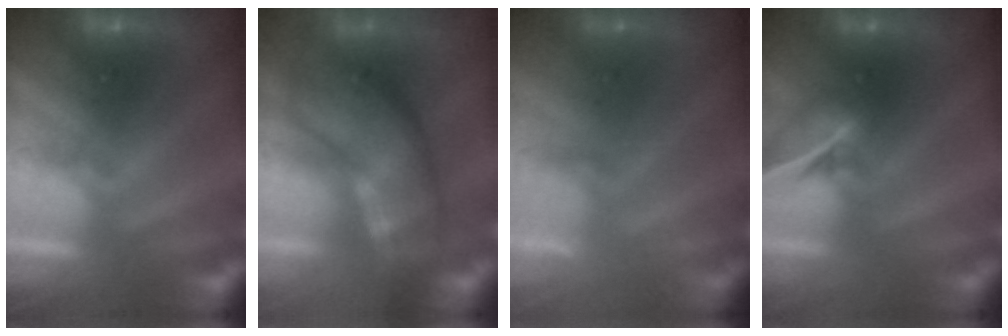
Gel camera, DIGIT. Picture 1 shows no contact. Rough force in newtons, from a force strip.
{"total": 7.7}
{"total": 2.3}
{"total": 6.1}